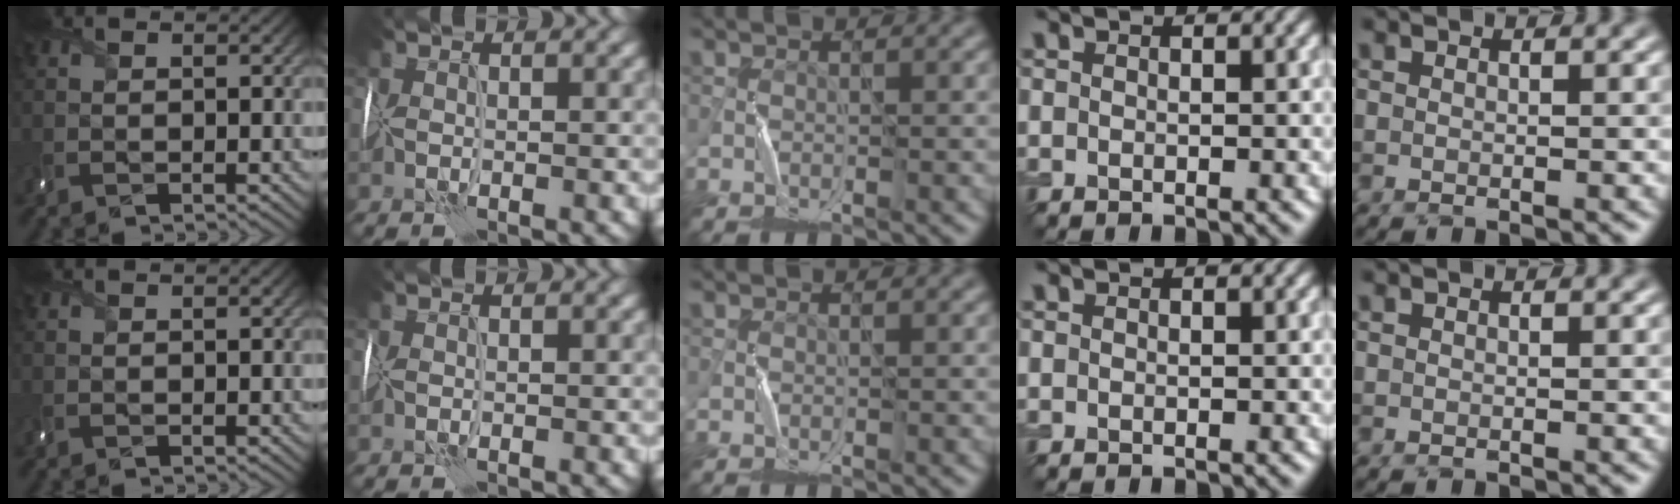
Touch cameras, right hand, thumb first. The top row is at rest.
{}